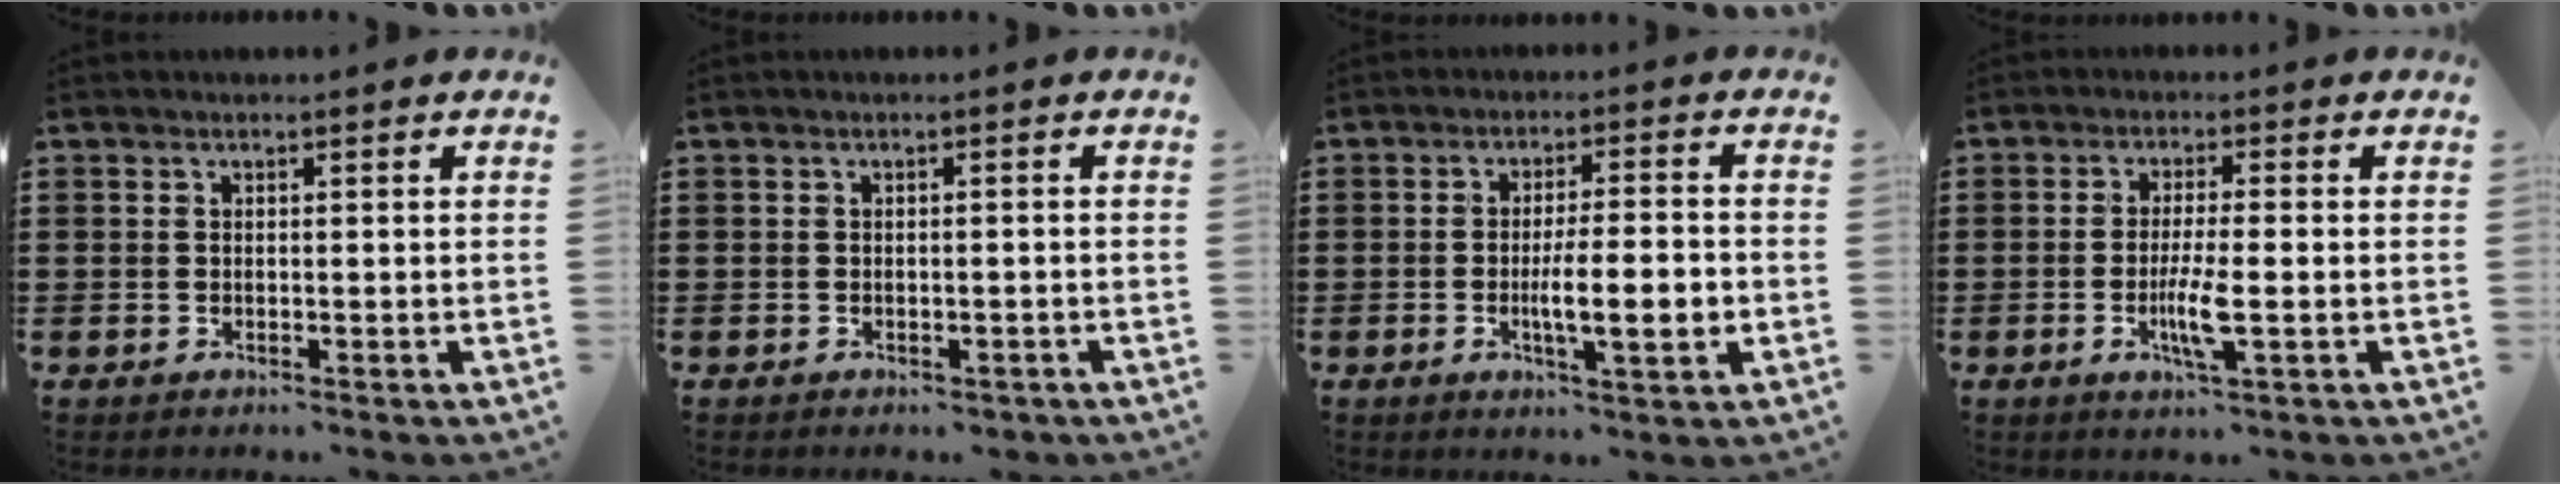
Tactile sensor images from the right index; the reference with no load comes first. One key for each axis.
{"total": 0.8, "fx": -0.7, "fy": 0.3, "fz": 0.3, "tx": -0.010, "ty": -0.003, "tz": -0.013}
{"total": 7.7, "fx": -1.6, "fy": 1.5, "fz": 7.4, "tx": -0.114, "ty": -0.005, "tz": -0.027}
{"total": 5.8, "fx": -1.6, "fy": 0.7, "fz": 5.5, "tx": -0.107, "ty": -0.013, "tz": -0.030}